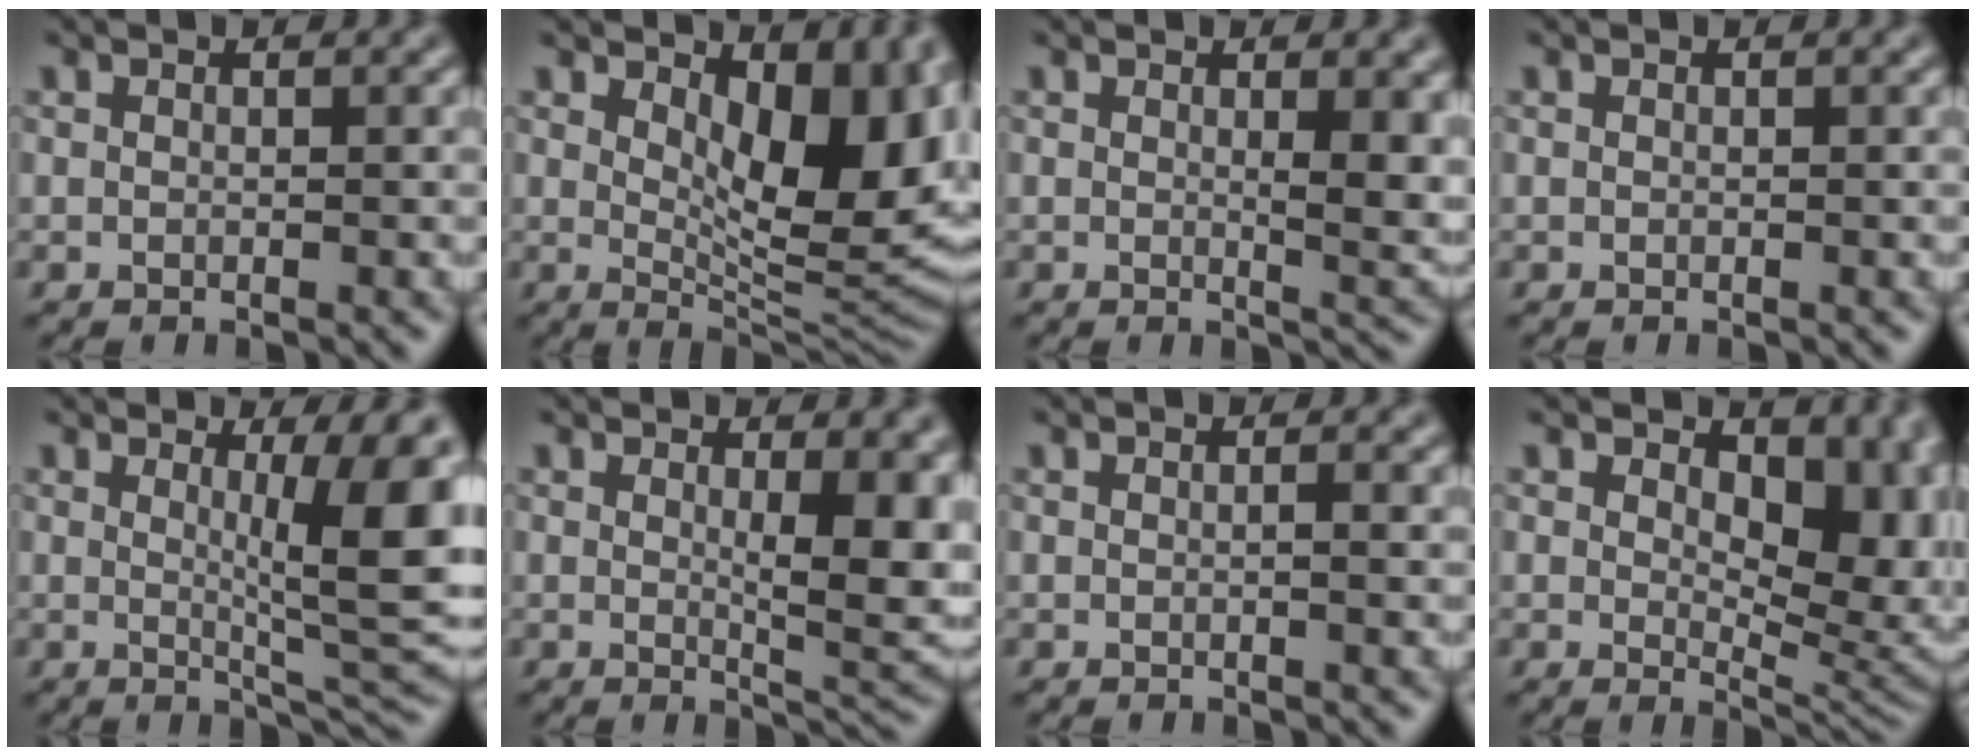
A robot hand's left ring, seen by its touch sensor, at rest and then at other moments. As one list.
[{"total": 10.9, "force": [2.9, 5.3, 9.1], "torque": [-0.112, -0.012, 0.053]}, {"total": 3.4, "force": [0.9, 0.9, 3.2], "torque": [-0.038, -0.004, 0.016]}, {"total": 0.0}, {"total": 7.8, "force": [1.6, 1.7, 7.4], "torque": [-0.093, -0.012, 0.029]}, {"total": 6.7, "force": [1.0, 1.9, 6.3], "torque": [-0.080, -0.008, 0.024]}, {"total": 0.7, "force": [0.0, 0.0, 0.7], "torque": [-0.011, 0.000, 0.000]}, {"total": 8.7, "force": [2.1, 5.0, 6.9], "torque": [-0.094, -0.014, 0.035]}]